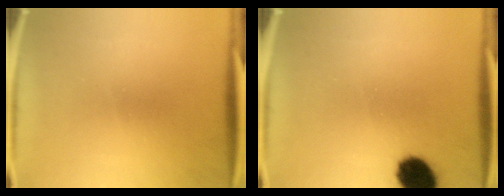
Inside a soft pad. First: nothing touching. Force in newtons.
{"total": 9.8}